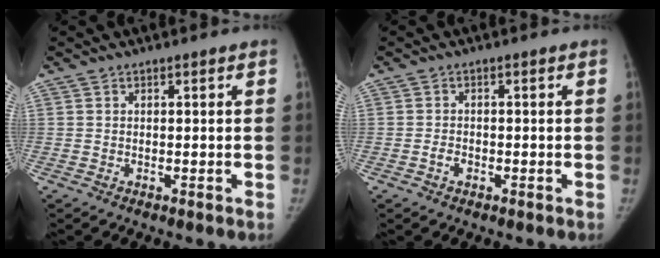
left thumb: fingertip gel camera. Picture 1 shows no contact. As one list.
[{"total": 1.7, "force": [-1.0, 1.2, 0.7], "torque": [-0.012, 0.010, -0.019]}]